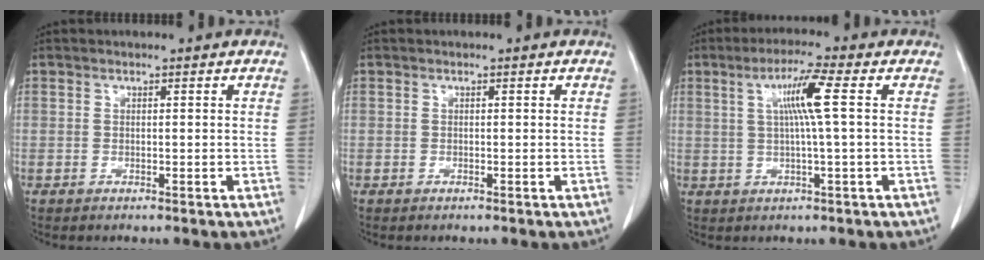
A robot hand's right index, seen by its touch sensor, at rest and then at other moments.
{"total": 0.0}
{"total": 6.4, "force": [1.3, -0.9, 6.2], "torque": [-0.114, 0.007, 0.027]}